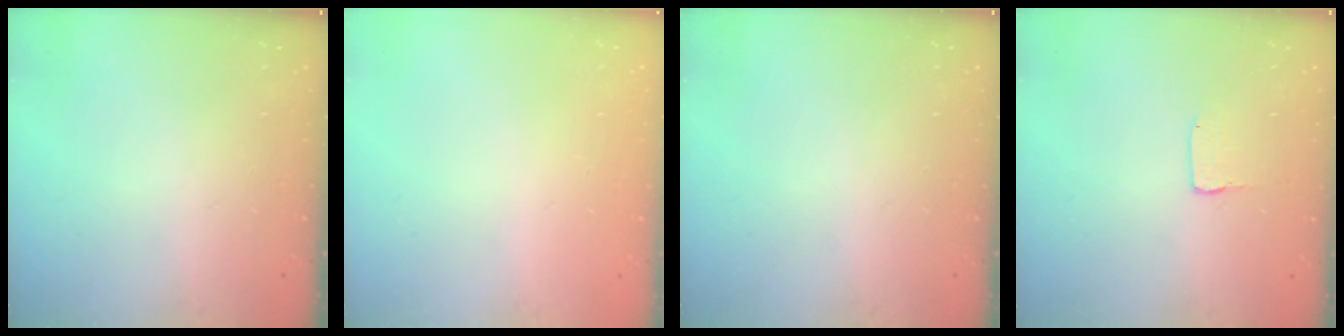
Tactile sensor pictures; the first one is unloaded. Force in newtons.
{"total": 0.8, "press": 0.4, "slide": 0.7}
{"total": 0.0}
{"total": 2.0, "press": 2.0, "slide": 0.1}